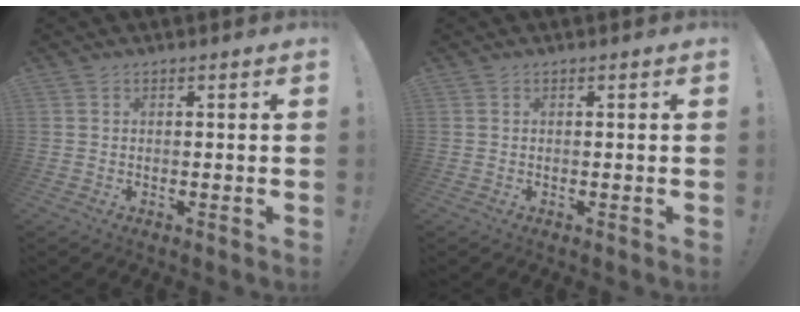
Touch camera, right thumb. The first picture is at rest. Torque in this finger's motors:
{"motor_torque": [-0.05, -0.05, 0.00, 0.08, 0.03]}